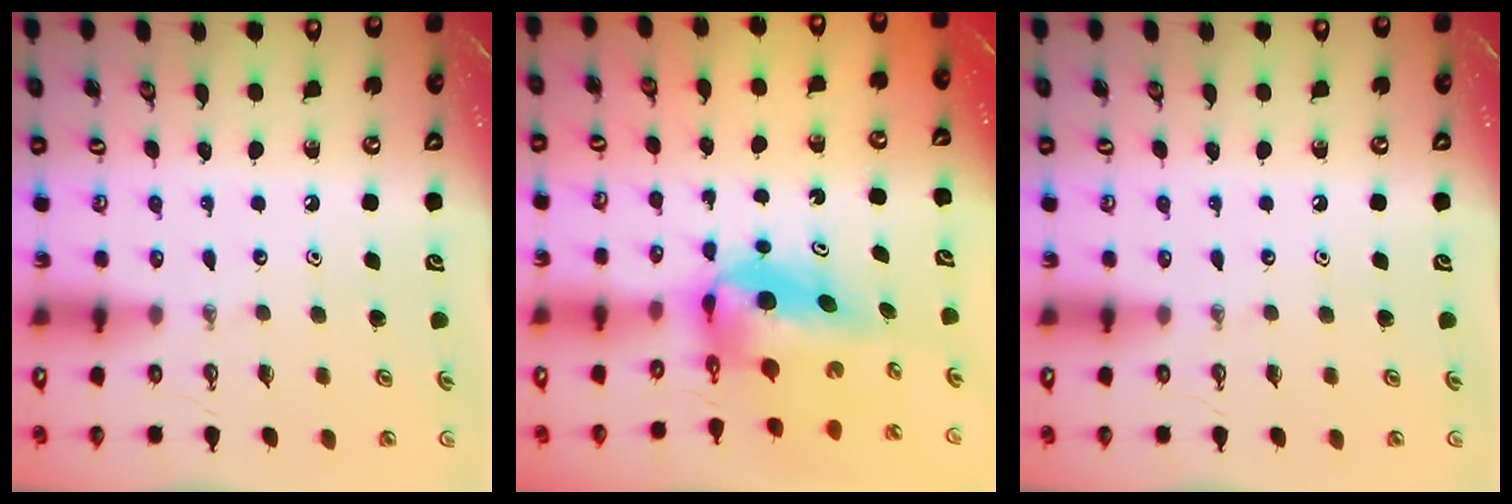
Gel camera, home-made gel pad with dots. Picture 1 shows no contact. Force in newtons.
{"total": 8.4, "press": 7.5, "slide": 3.9}
{"total": 0.0}